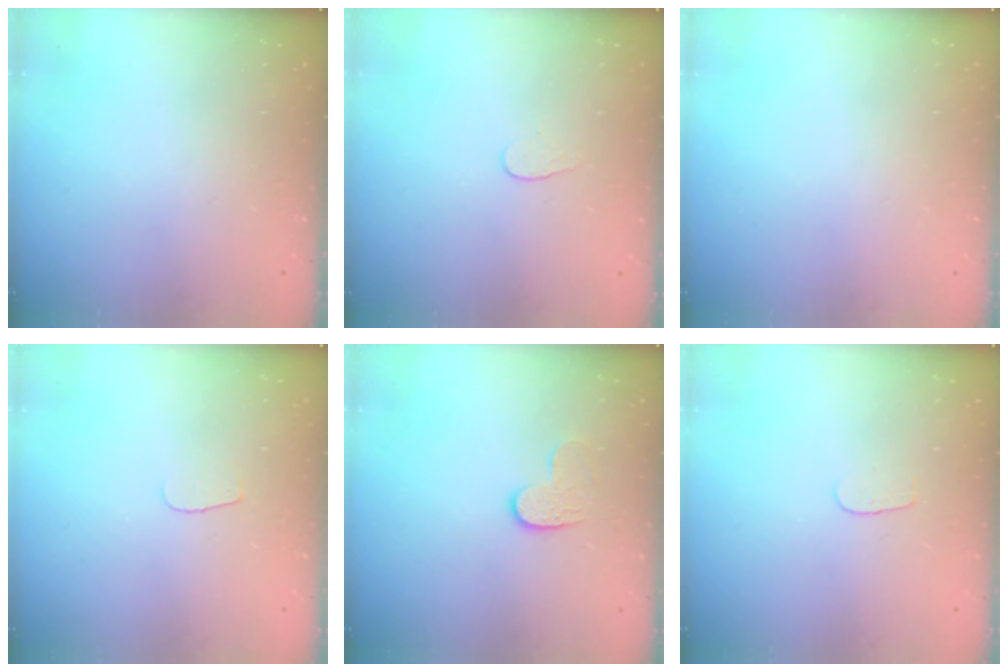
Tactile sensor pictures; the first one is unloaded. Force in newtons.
{"total": 3.9, "press": 3.9, "slide": 0.4}
{"total": 0.0}
{"total": 3.6, "press": 3.5, "slide": 0.4}
{"total": 5.7, "press": 5.7, "slide": 0.4}
{"total": 3.7, "press": 3.6, "slide": 0.4}